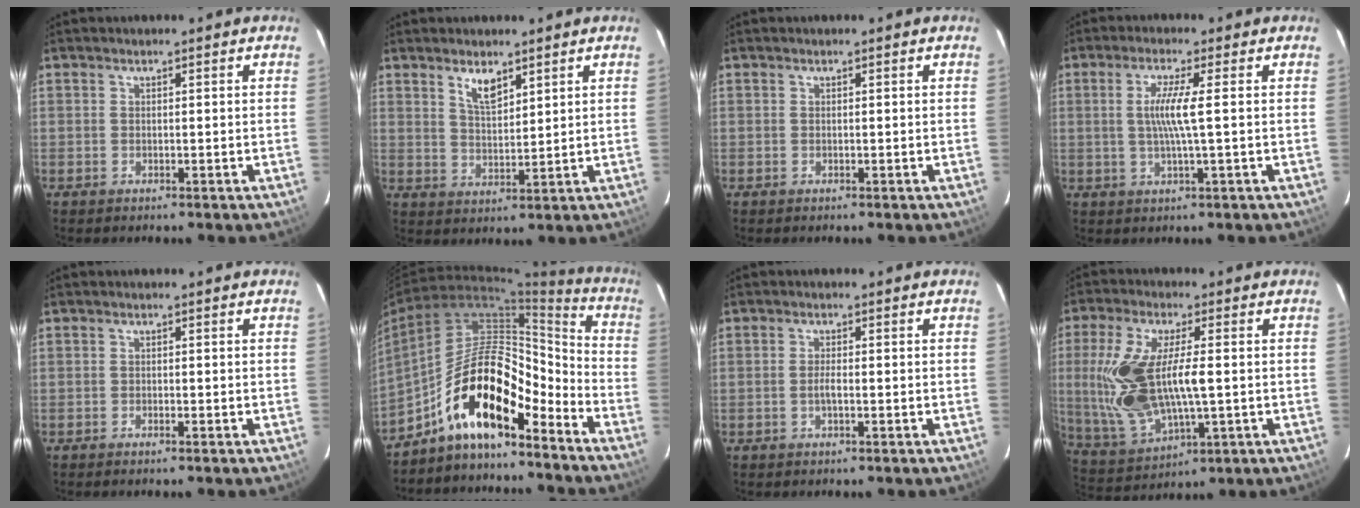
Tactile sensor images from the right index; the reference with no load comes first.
{"total": 4.9, "force": [3.3, 1.9, 3.2], "torque": [-0.057, -0.001, 0.063]}
{"total": 0.0}
{"total": 5.4, "force": [0.3, -0.6, 5.4], "torque": [-0.102, -0.004, 0.005]}
{"total": 0.7, "force": [-0.7, 0.1, 0.3], "torque": [-0.008, 0.001, -0.015]}
{"total": 15.9, "force": [-10.5, 5.0, 10.9], "torque": [-0.190, 0.023, -0.193]}
{"total": 1.6, "force": [-0.6, 0.3, 1.4], "torque": [-0.027, 0.000, -0.012]}
{"total": 17.3, "force": [0.0, 7.1, 15.8], "torque": [-0.323, -0.008, 0.017]}